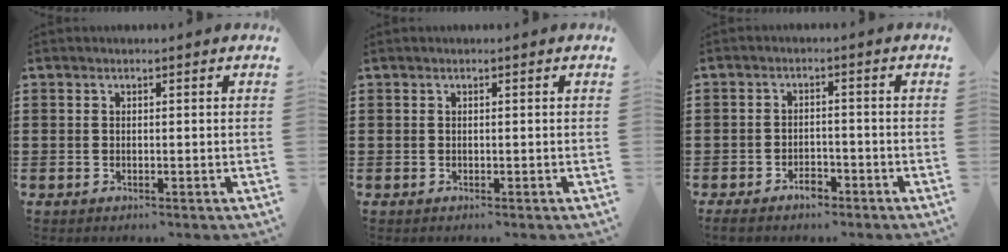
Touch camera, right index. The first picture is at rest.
{"total": 0.0}
{"total": 3.0, "force": [-2.4, 1.2, 1.3], "torque": [-0.025, 0.004, -0.046]}